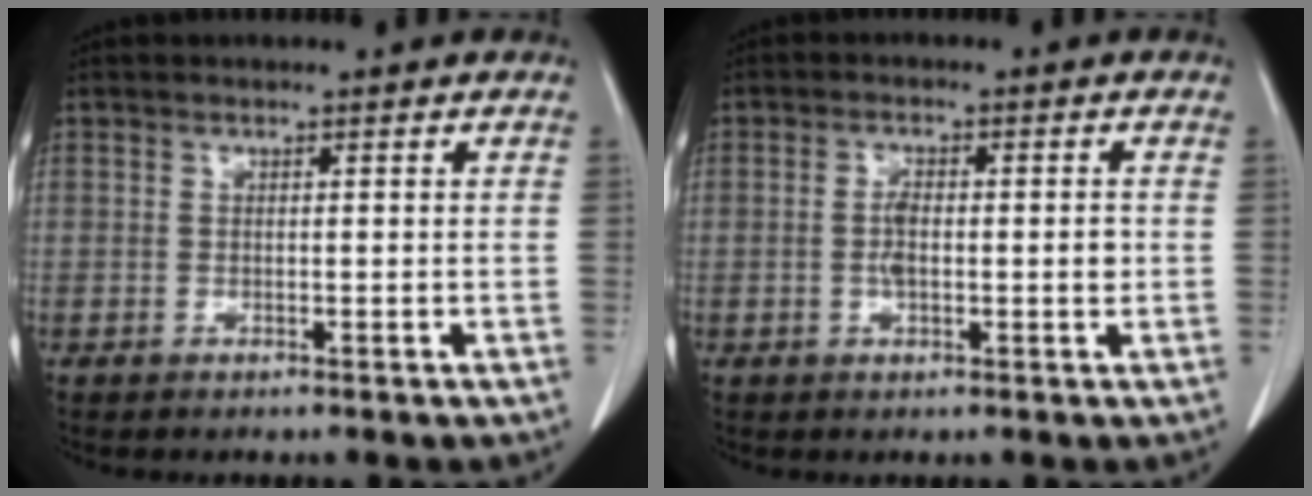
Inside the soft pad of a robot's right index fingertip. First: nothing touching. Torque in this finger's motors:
{"motor_torque": [0.45, -0.16, 0.22, 0.07]}